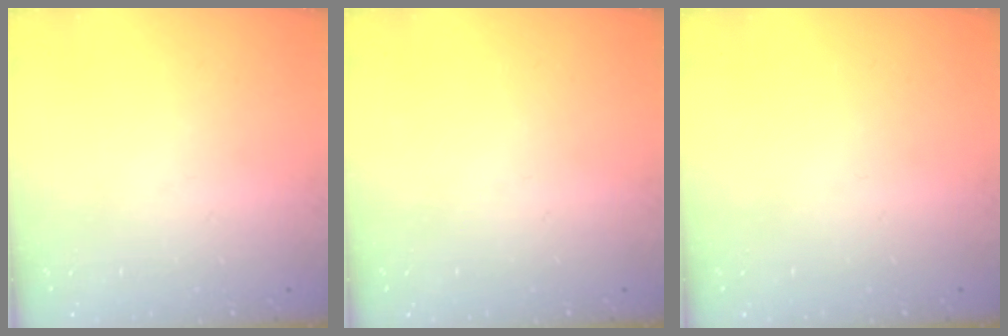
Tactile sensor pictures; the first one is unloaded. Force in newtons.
{"total": 0.0}
{"total": 0.0}